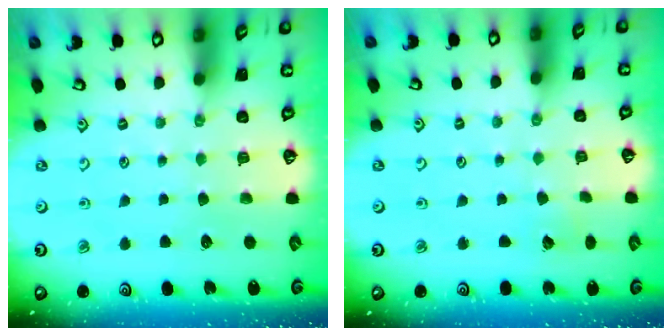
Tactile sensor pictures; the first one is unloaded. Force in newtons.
{"total": 2.8, "press": 2.8, "slide": 0.3}